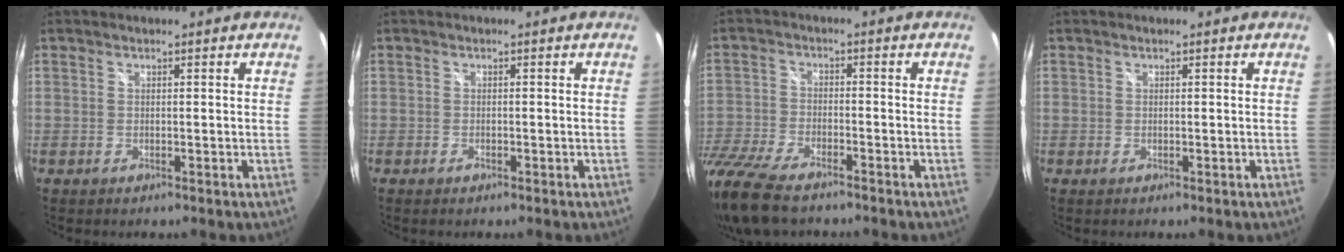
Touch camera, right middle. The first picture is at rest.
{"total": 0.7, "force": [-0.6, 0.3, 0.2], "torque": [-0.005, -0.001, -0.012]}
{"total": 16.5, "force": [-12.8, 5.8, 8.5], "torque": [-0.216, -0.039, -0.241]}
{"total": 0.0}